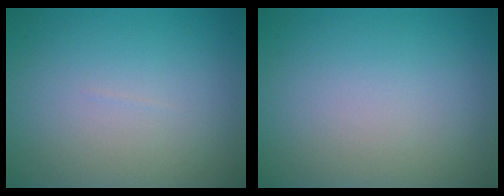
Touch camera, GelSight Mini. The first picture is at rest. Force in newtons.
{"total": 0.0}